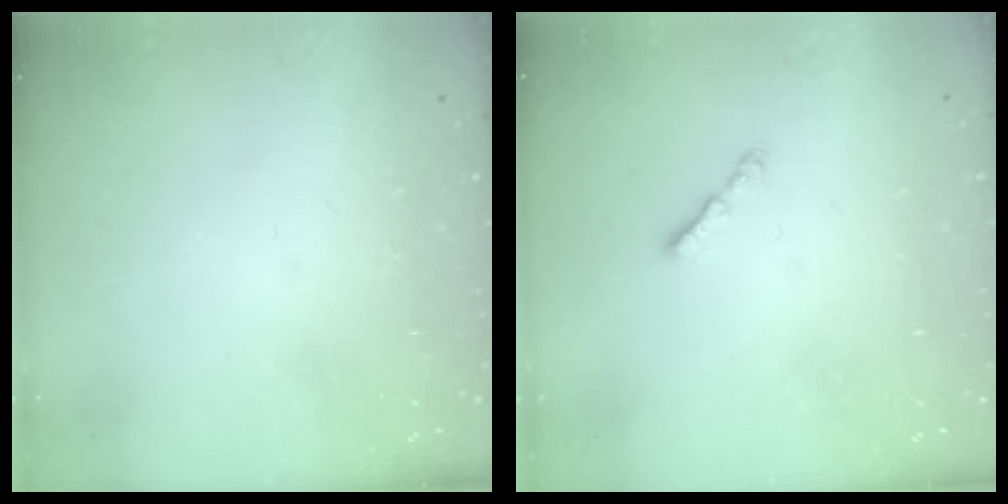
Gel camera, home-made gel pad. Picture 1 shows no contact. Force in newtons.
{"total": 1.6, "press": 1.5, "slide": 0.5}